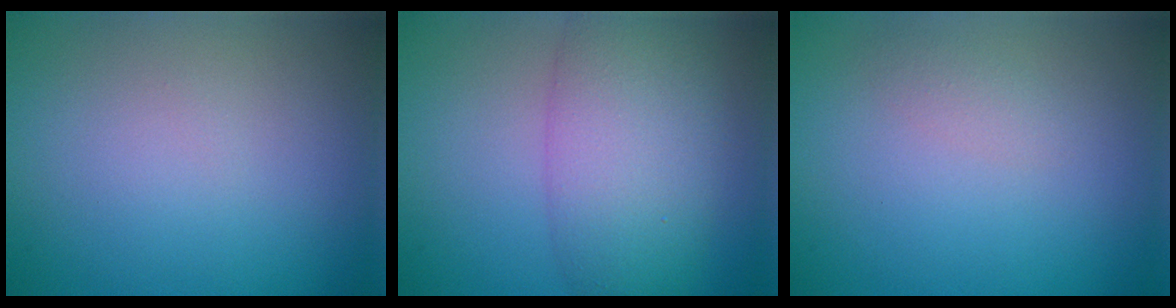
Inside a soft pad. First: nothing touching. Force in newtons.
{"total": 7.5, "press": 7.5, "slide": 0.3}
{"total": 1.0, "press": 1.0, "slide": 0.0}